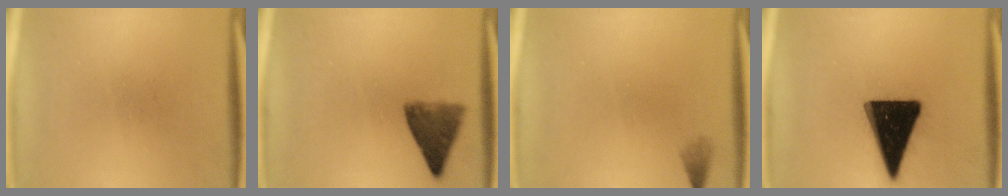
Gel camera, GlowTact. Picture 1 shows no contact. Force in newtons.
{"total": 6.0}
{"total": 1.0}
{"total": 19.2}